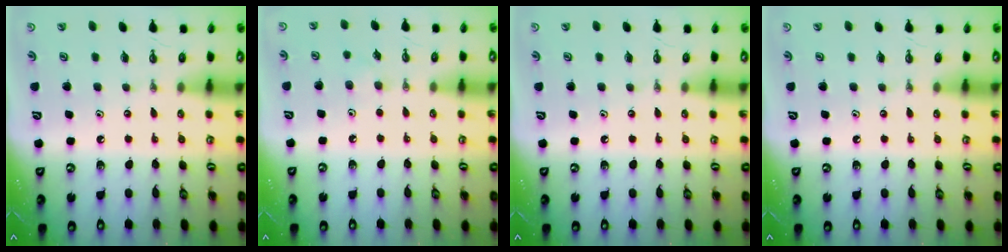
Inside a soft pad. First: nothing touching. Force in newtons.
{"total": 4.4, "press": 4.3, "slide": 0.7}
{"total": 0.0}
{"total": 0.0}